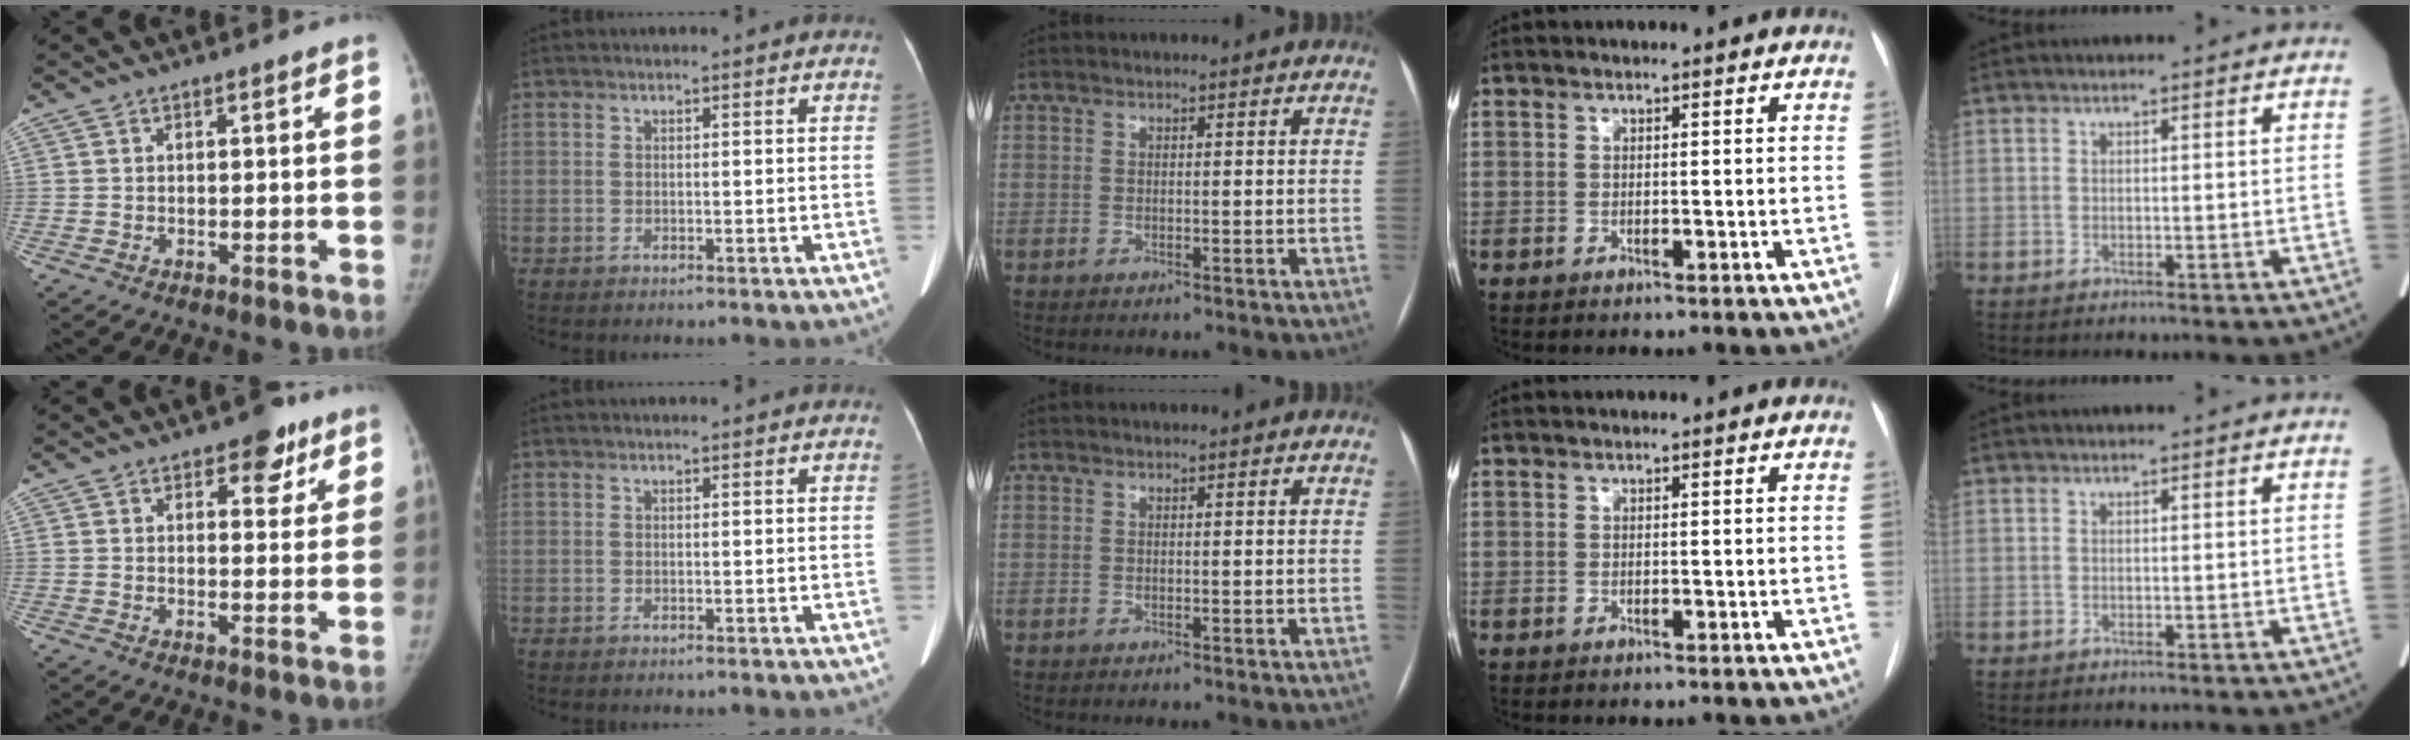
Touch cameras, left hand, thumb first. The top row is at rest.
{"thumb": {"total": 5.9, "force": [3.5, 3.4, 3.3], "torque": [-0.010, -0.014, 0.043]}}